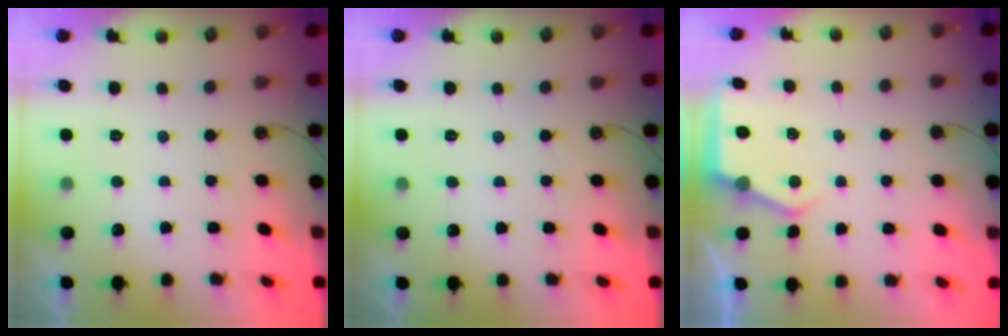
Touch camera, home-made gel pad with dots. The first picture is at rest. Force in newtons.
{"total": 2.7, "press": 2.6, "slide": 0.4}
{"total": 5.2, "press": 5.2, "slide": 0.5}